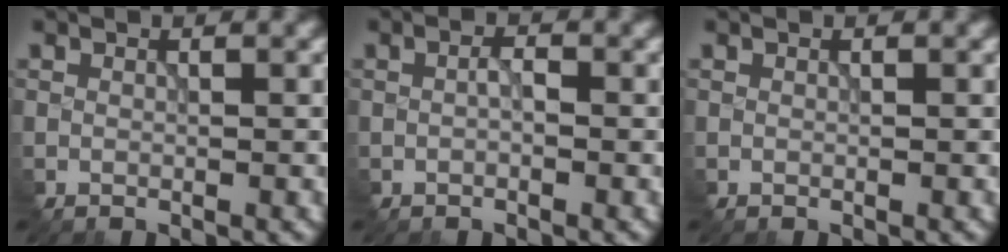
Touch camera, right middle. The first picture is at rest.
{"total": 1.3, "force": [-0.3, 0.6, 1.1], "torque": [-0.021, 0.002, -0.006]}
{"total": 0.0}